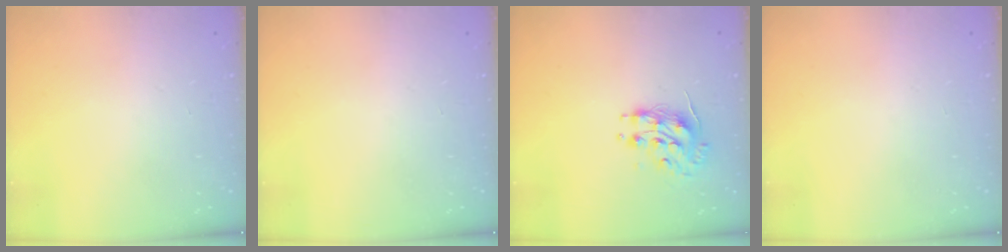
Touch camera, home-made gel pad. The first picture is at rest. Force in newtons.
{"total": 0.0}
{"total": 8.5, "press": 8.4, "slide": 0.5}
{"total": 0.0}